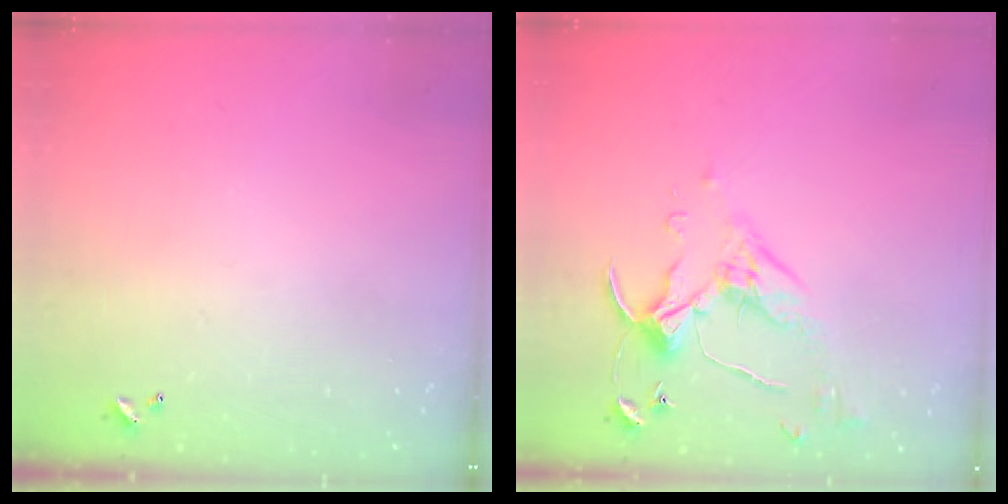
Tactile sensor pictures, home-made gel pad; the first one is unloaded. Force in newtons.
{"total": 4.8, "press": 4.7, "slide": 1.0}